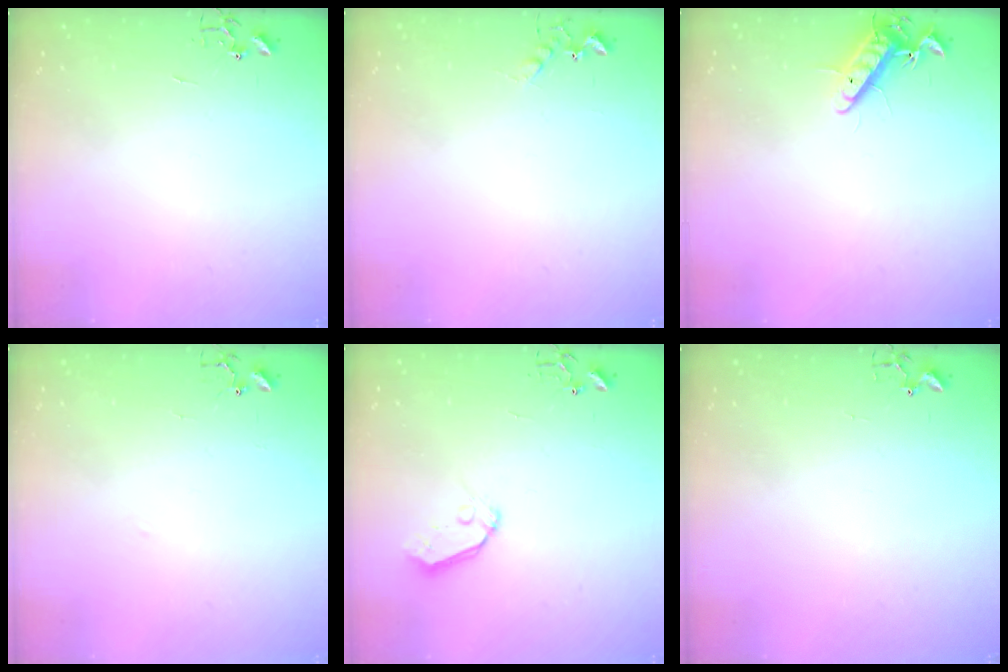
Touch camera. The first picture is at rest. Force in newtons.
{"total": 5.2, "press": 5.1, "slide": 0.9}
{"total": 11.3, "press": 11.2, "slide": 1.5}
{"total": 6.1, "press": 6.0, "slide": 0.6}
{"total": 6.9, "press": 6.9, "slide": 0.5}
{"total": 4.0, "press": 3.9, "slide": 0.4}